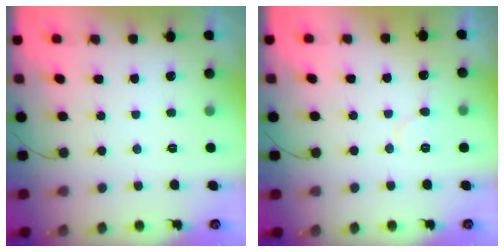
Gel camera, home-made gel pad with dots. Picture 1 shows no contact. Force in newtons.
{"total": 5.0, "press": 5.0, "slide": 0.5}